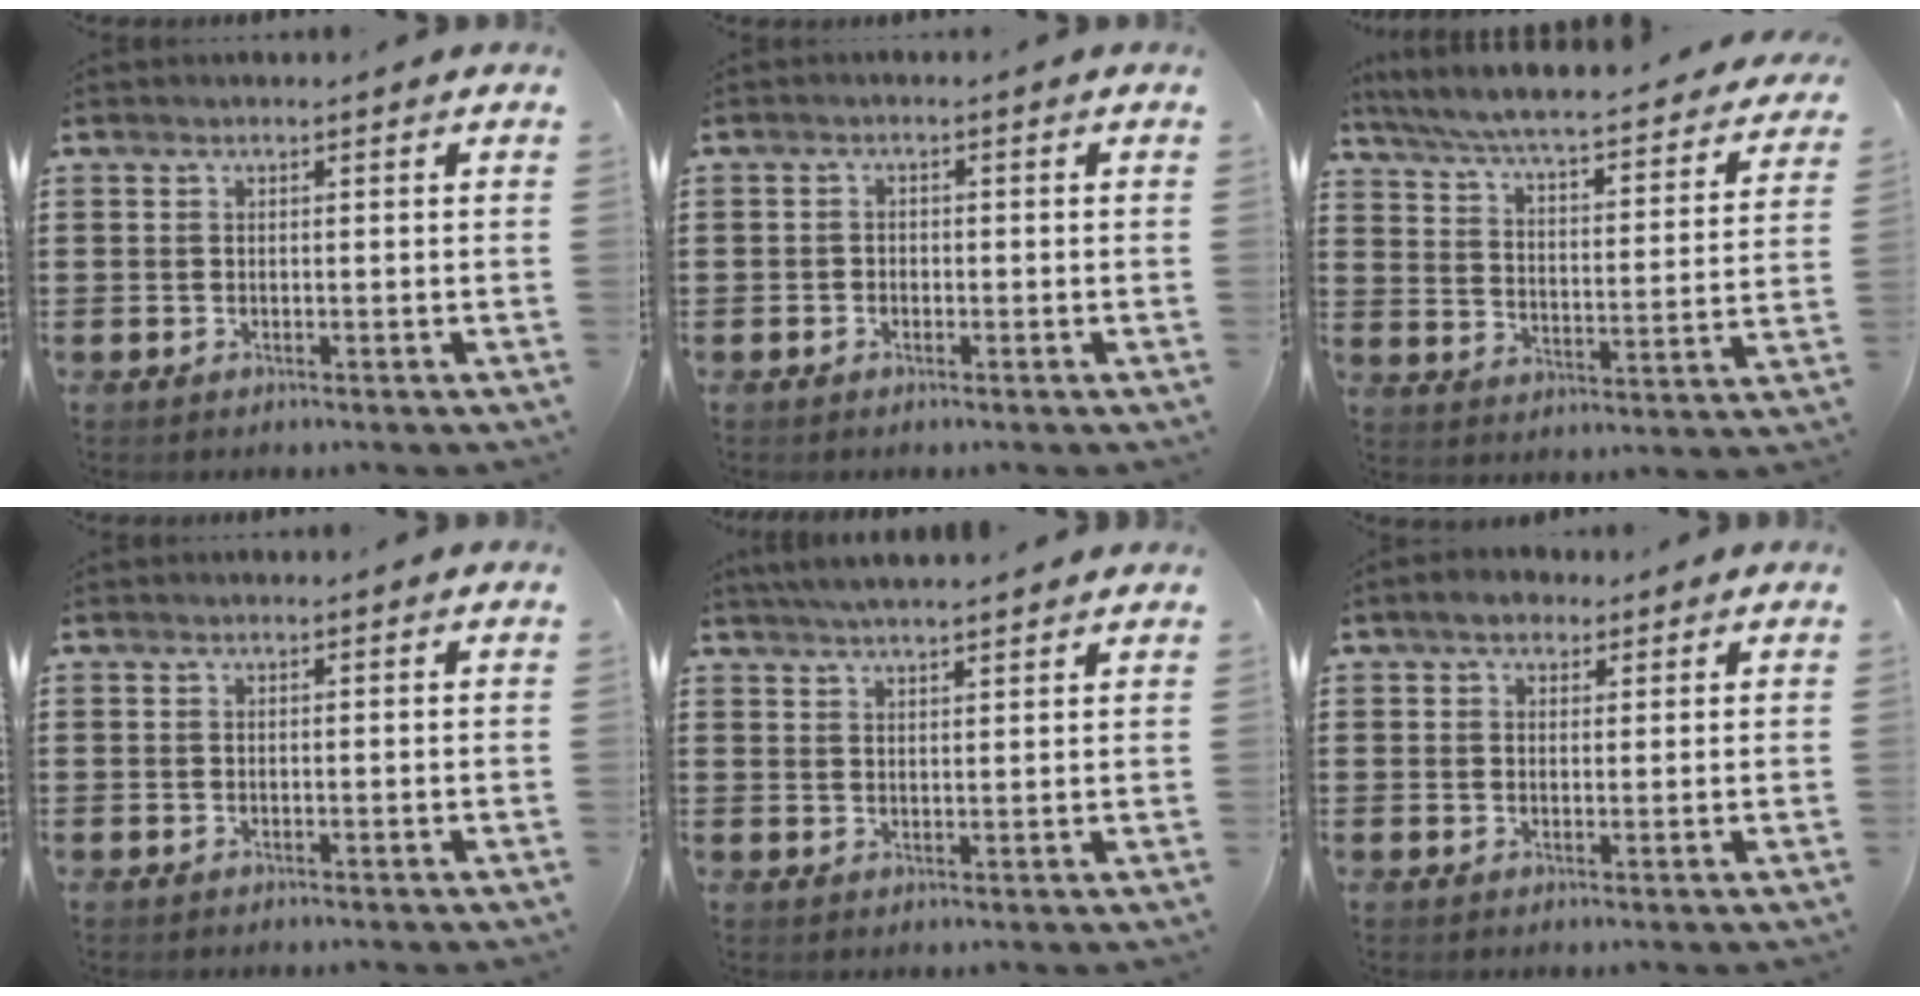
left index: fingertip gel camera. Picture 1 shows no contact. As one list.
[{"total": 1.2, "force": [-0.9, 0.7, 0.2], "torque": [-0.007, 0.003, -0.021]}, {"total": 4.9, "force": [4.5, -0.3, 1.8], "torque": [-0.058, -0.042, 0.068]}, {"total": 0.0}, {"total": 3.5, "force": [3.3, -0.2, 1.1], "torque": [-0.030, -0.004, 0.060]}, {"total": 2.9, "force": [2.1, 1.7, 1.1], "torque": [-0.021, 0.009, 0.037]}]